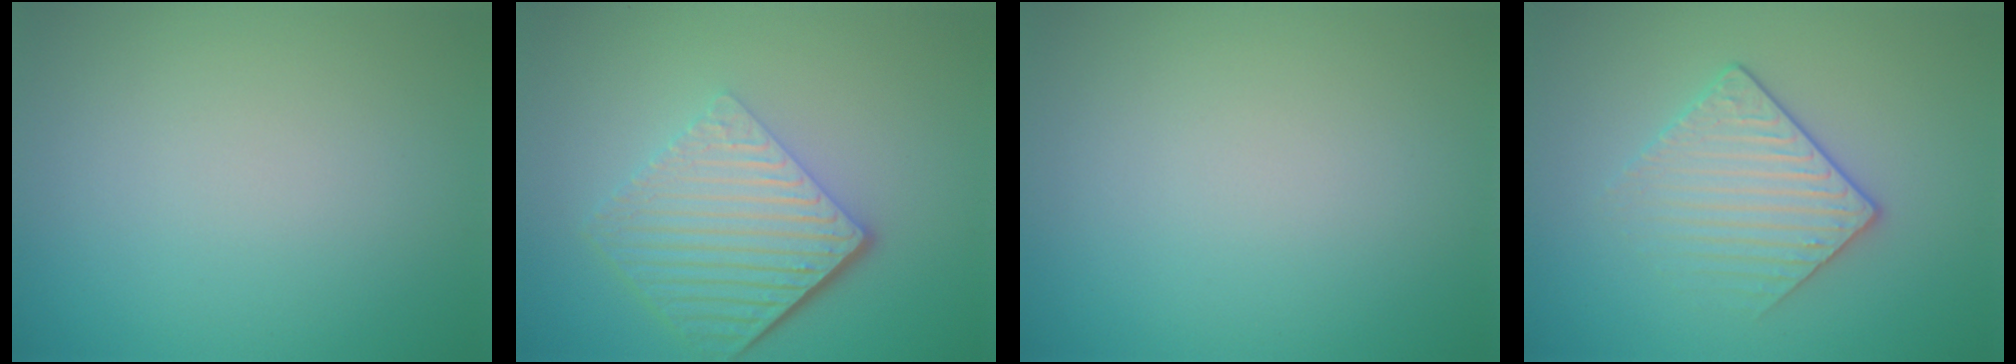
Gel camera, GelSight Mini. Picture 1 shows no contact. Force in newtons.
{"total": 6.5, "press": 4.3, "slide": 4.9}
{"total": 0.0}
{"total": 2.9, "press": 2.6, "slide": 1.2}